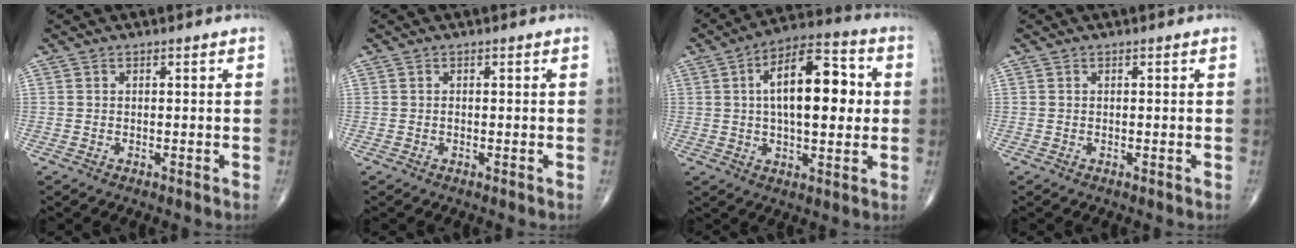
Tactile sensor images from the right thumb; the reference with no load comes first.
{"total": 0.0}
{"total": 16.8, "force": [2.4, 7.6, 14.8], "torque": [-0.209, 0.019, 0.032]}
{"total": 0.0}